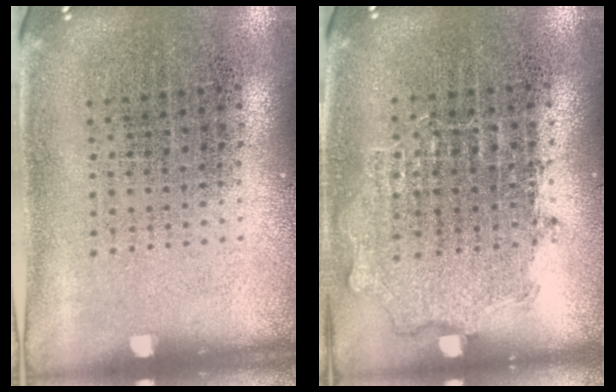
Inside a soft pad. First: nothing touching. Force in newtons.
{"total": 0.9, "press": 0.9, "slide": 0.3}